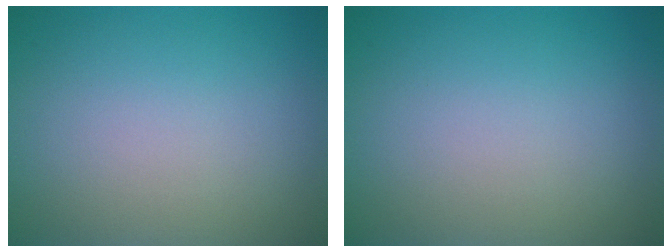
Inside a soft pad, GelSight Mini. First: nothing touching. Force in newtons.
{"total": 0.0}